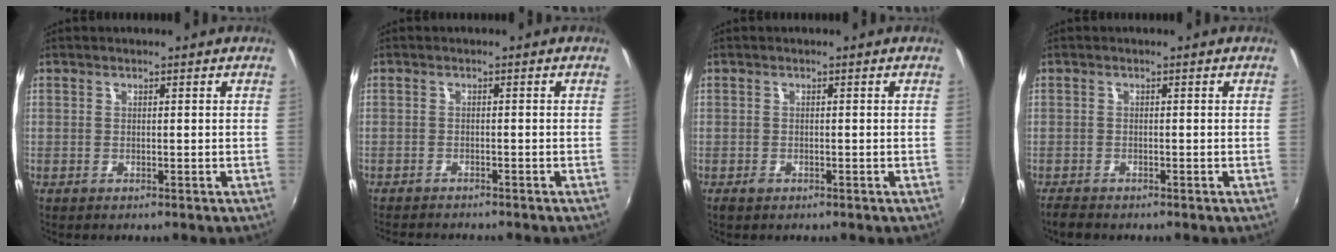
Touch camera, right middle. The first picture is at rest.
{"total": 4.4, "force": [-4.1, 0.6, 1.4], "torque": [-0.038, -0.016, -0.066]}
{"total": 1.1, "force": [-0.8, 0.7, 0.4], "torque": [-0.008, -0.003, -0.016]}
{"total": 2.2, "force": [-2.0, 0.8, 0.5], "torque": [-0.017, -0.007, -0.040]}